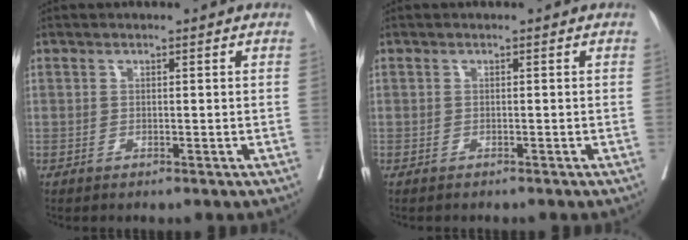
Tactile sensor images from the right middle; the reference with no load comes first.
{"total": 1.7, "force": [-1.4, 0.3, 0.8], "torque": [-0.015, -0.002, -0.016]}